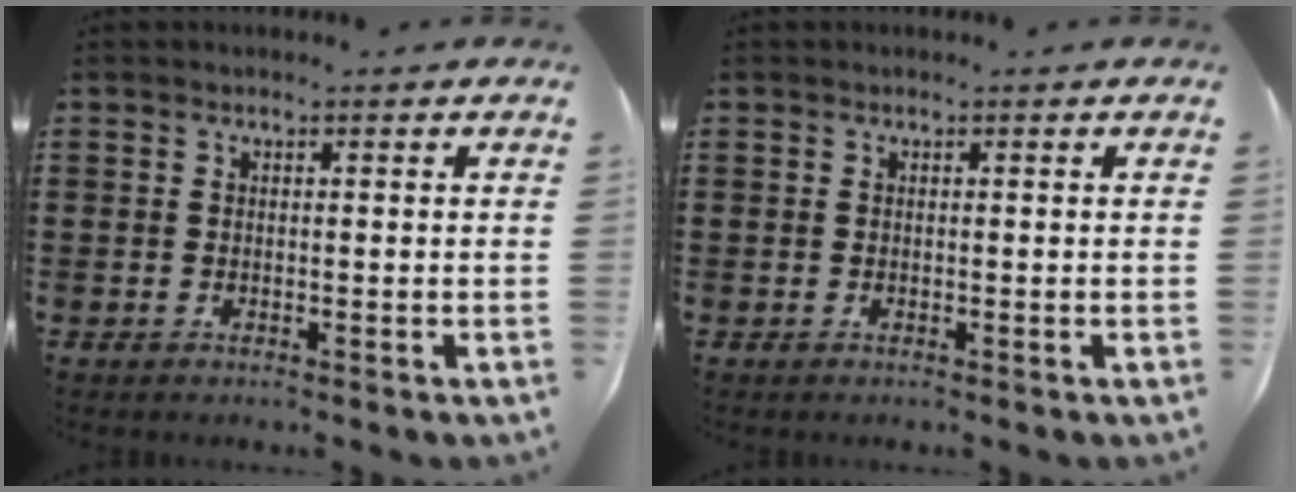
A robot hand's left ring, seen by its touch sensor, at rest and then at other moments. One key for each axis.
{"total": 0.0}